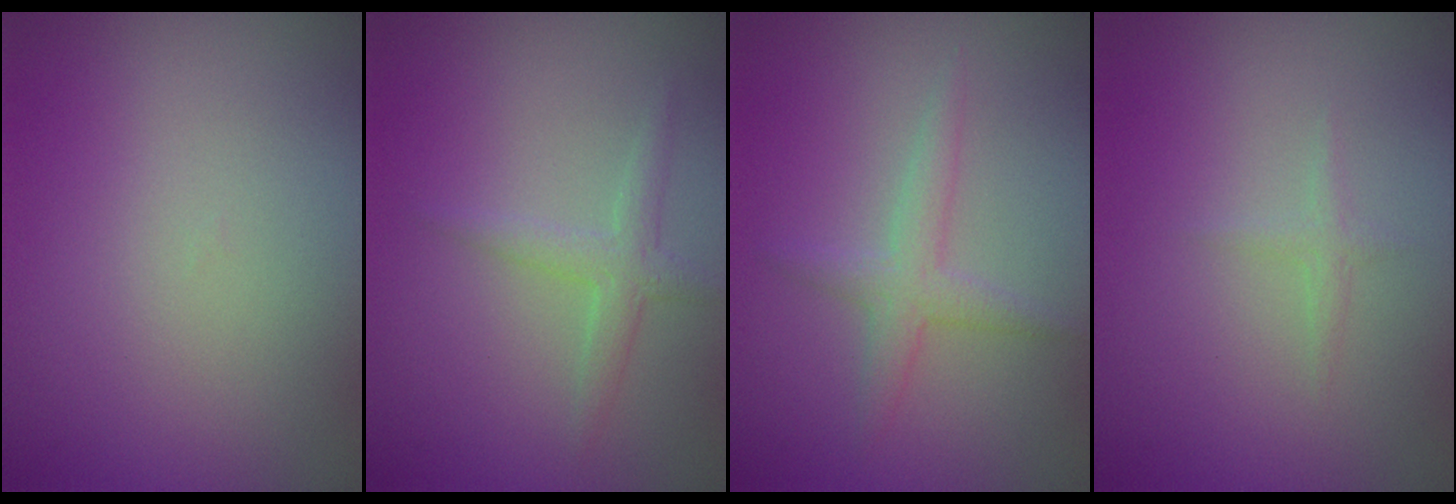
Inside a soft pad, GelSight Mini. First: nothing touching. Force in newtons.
{"total": 1.8, "press": 1.8, "slide": 0.1}
{"total": 2.0, "press": 2.0, "slide": 0.1}
{"total": 0.7, "press": 0.7, "slide": 0.1}